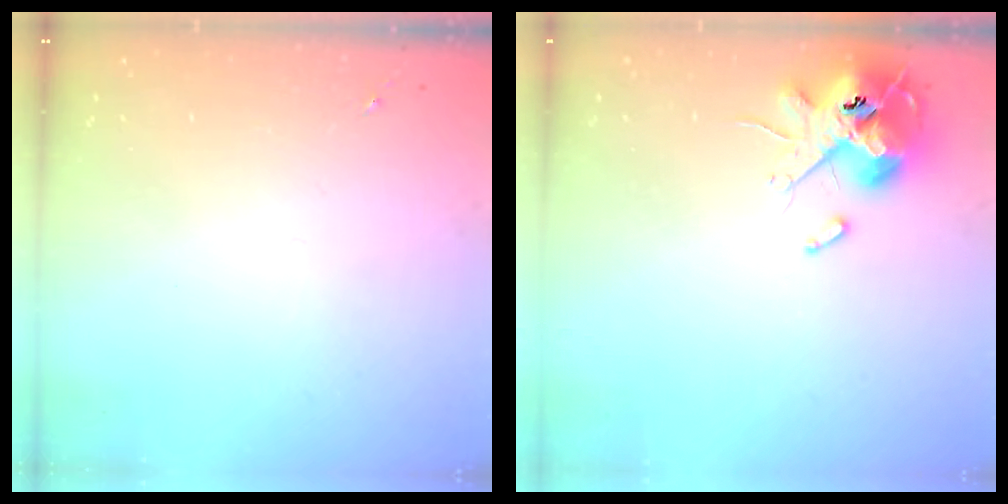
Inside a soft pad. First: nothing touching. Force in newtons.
{"total": 13.1, "press": 12.9, "slide": 2.1}